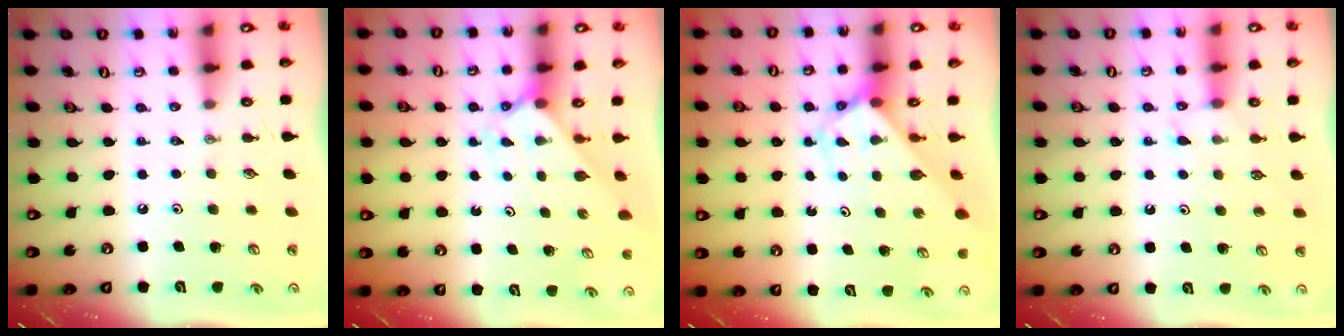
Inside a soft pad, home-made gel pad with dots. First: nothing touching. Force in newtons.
{"total": 1.9, "press": 1.9, "slide": 0.2}
{"total": 2.9, "press": 2.9, "slide": 0.1}
{"total": 4.9, "press": 4.9, "slide": 0.6}